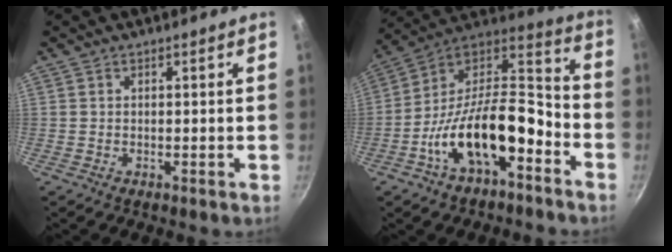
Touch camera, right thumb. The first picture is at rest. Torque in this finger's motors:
{"motor_torque": [2.52, 1.95, 1.46, -1.32, 0.32]}